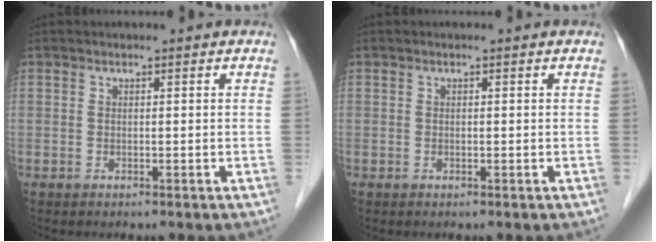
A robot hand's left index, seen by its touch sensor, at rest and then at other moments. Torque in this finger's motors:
{"motor_torque": [-0.34, 0.39, -0.03, -0.01]}